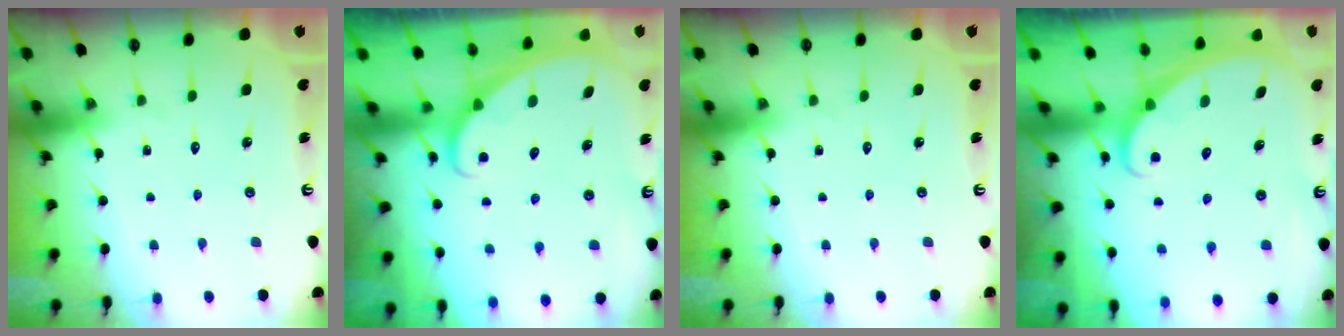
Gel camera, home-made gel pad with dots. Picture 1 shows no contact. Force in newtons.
{"total": 1.9, "press": 1.9, "slide": 0.1}
{"total": 0.0}
{"total": 1.6, "press": 1.6, "slide": 0.0}